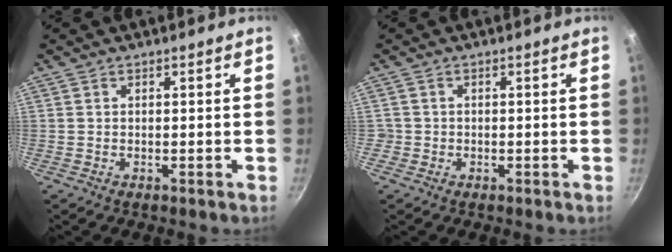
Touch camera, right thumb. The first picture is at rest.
{"total": 1.3, "force": [-0.4, 1.2, 0.1], "torque": [0.004, 0.007, -0.005]}